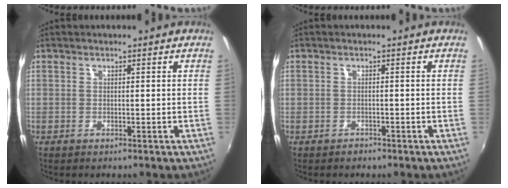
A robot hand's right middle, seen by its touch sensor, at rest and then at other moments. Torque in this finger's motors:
{"motor_torque": [-0.19, -0.49, -0.64, -0.09]}